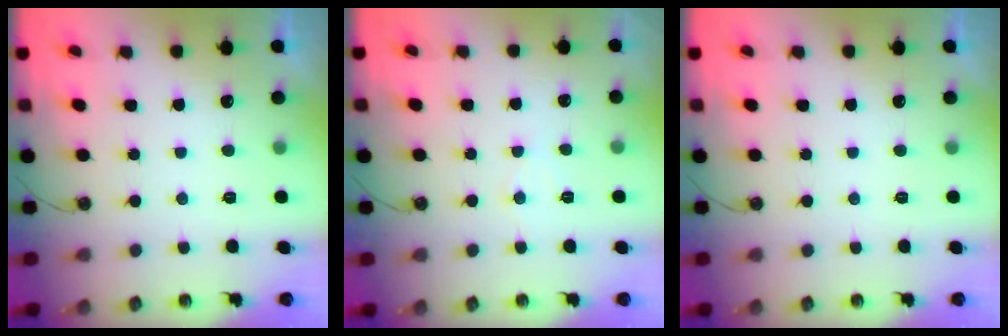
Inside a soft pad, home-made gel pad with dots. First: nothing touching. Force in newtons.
{"total": 5.2, "press": 5.2, "slide": 0.8}
{"total": 0.0}